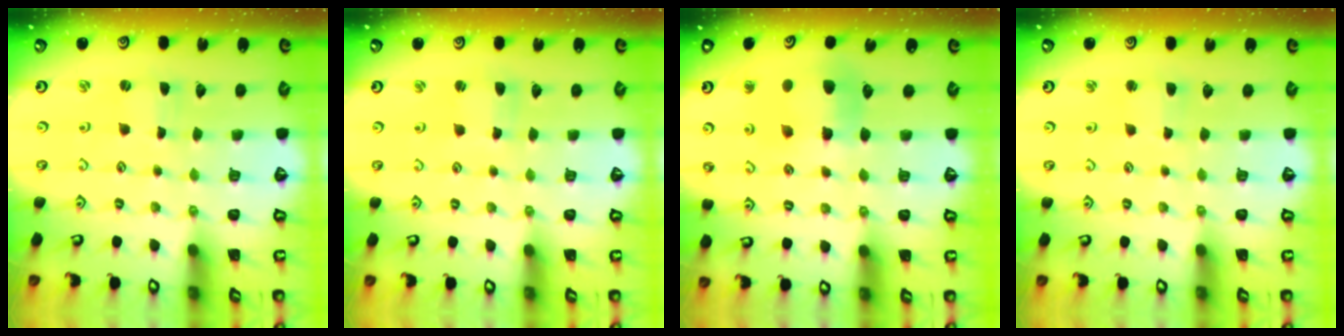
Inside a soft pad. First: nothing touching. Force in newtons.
{"total": 2.2, "press": 2.2, "slide": 0.3}
{"total": 8.0, "press": 8.0, "slide": 0.9}
{"total": 2.5, "press": 2.5, "slide": 0.3}